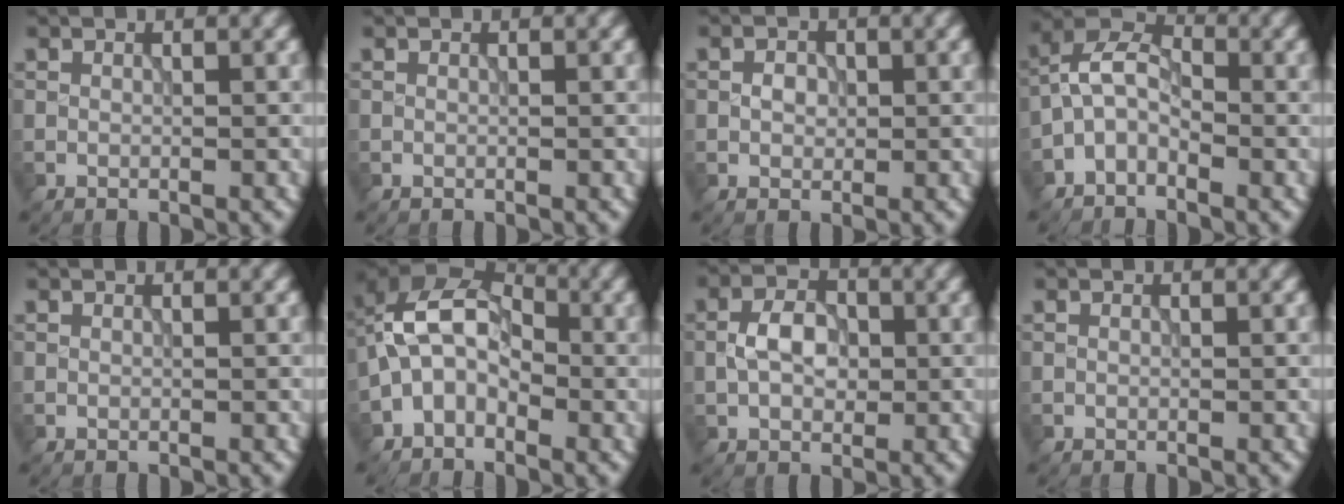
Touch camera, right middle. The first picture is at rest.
{"total": 0.0}
{"total": 1.2, "force": [0.1, 1.0, 0.7], "torque": [-0.011, 0.002, -0.003]}
{"total": 3.8, "force": [-1.6, 2.3, 2.5], "torque": [-0.049, 0.019, -0.041]}
{"total": 0.0}
{"total": 8.3, "force": [-0.9, 5.6, 6.1], "torque": [-0.109, 0.029, -0.035]}
{"total": 3.6, "force": [-0.1, 2.5, 2.6], "torque": [-0.050, 0.006, -0.006]}
{"total": 0.0}